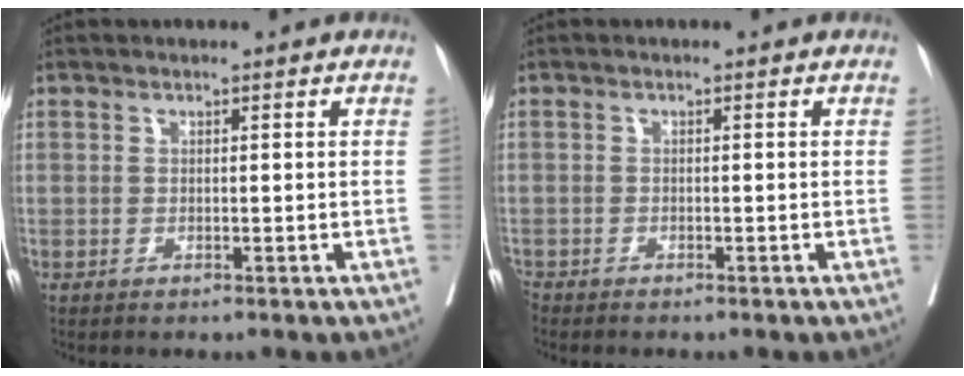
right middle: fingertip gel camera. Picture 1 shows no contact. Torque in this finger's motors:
{"motor_torque": [0.08, -0.15, 0.03, 0.01]}